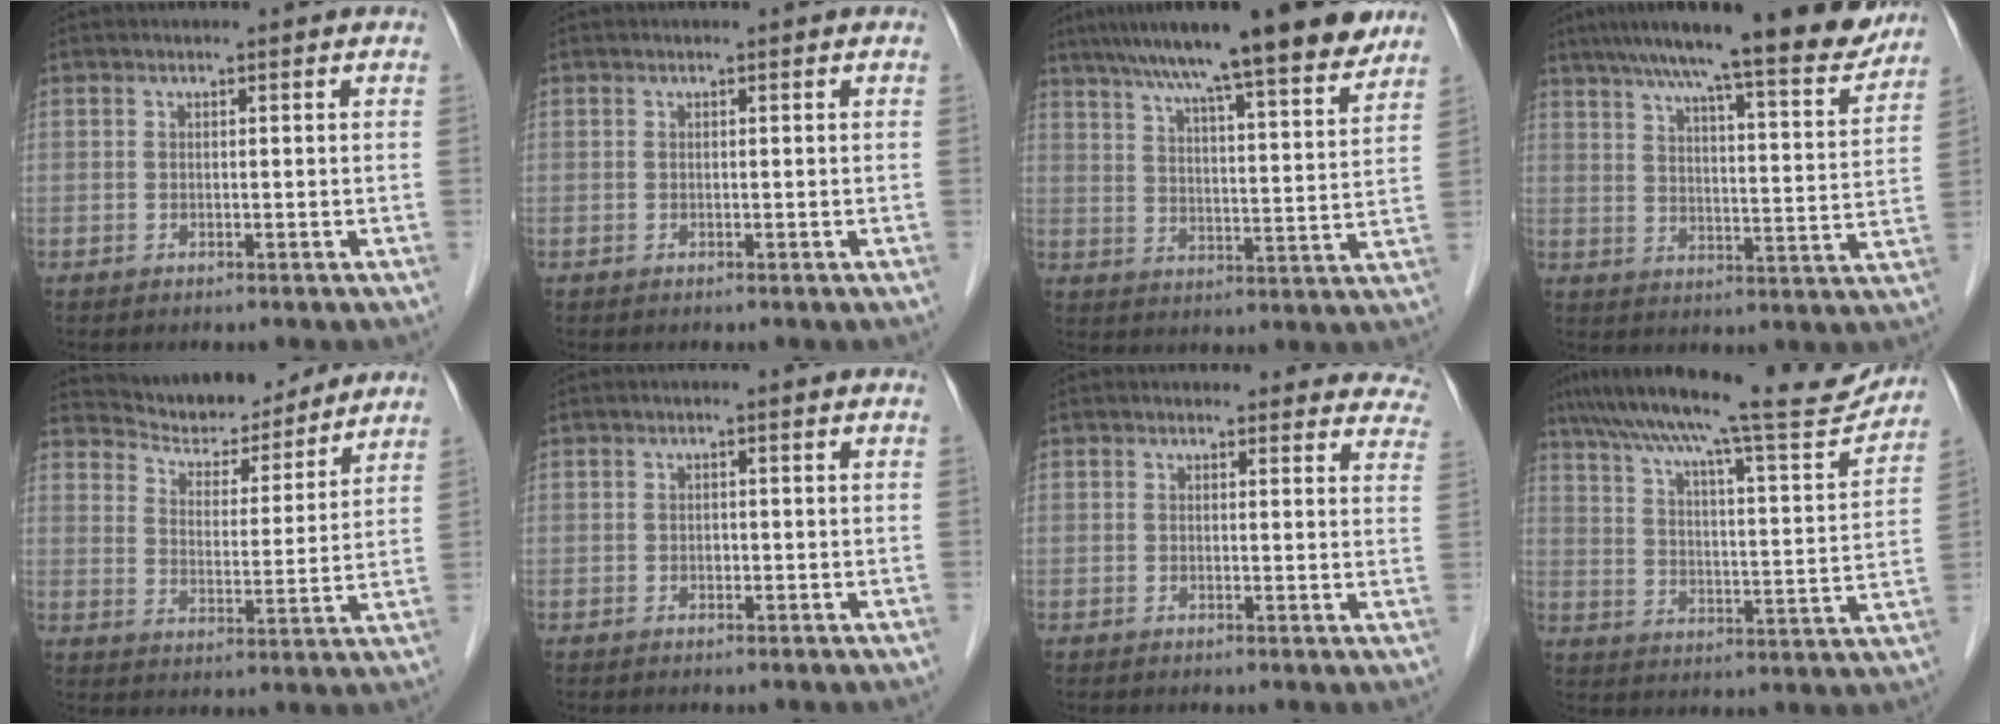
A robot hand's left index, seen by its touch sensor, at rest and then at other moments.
{"total": 0.0}
{"total": 18.8, "force": [15.0, 1.4, 11.4], "torque": [-0.176, 0.012, 0.216]}
{"total": 17.8, "force": [15.2, 1.7, 9.1], "torque": [-0.133, -0.005, 0.208]}
{"total": 13.3, "force": [12.5, 3.0, 3.2], "torque": [-0.048, 0.000, 0.189]}
{"total": 0.6, "force": [-0.3, 0.4, 0.3], "torque": [-0.004, -0.001, -0.006]}
{"total": 11.7, "force": [11.0, 4.0, 1.1], "torque": [0.038, -0.021, 0.085]}
{"total": 22.1, "force": [19.2, 2.0, 10.8], "torque": [-0.181, -0.007, 0.269]}